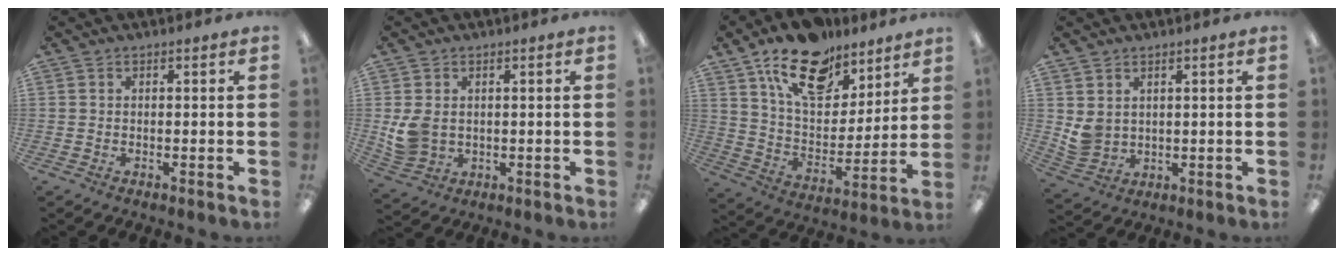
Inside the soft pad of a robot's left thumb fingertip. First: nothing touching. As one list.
[{"total": 5.8, "force": [1.0, 4.7, 3.2], "torque": [-0.066, 0.004, 0.022]}, {"total": 18.4, "force": [12.8, 9.5, 9.1], "torque": [-0.156, -0.069, 0.226]}, {"total": 4.3, "force": [2.4, 3.3, 1.3], "torque": [-0.025, -0.008, 0.047]}]